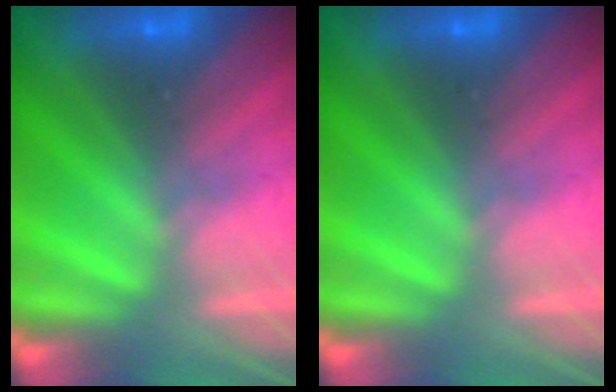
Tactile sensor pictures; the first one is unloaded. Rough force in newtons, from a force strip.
{"total": 0.0}